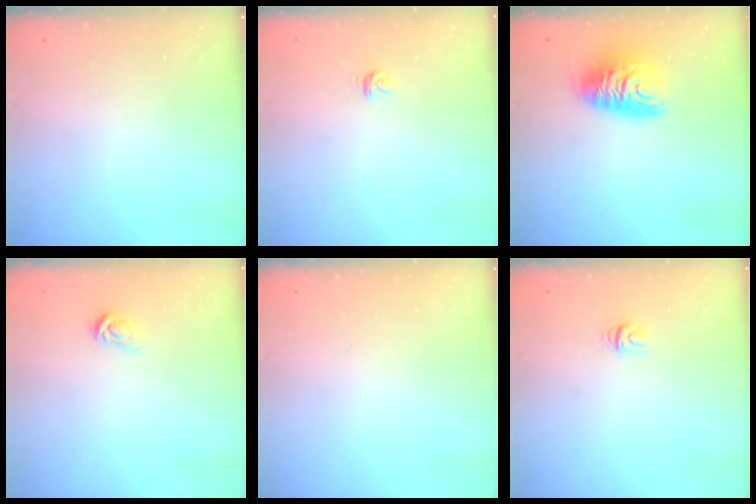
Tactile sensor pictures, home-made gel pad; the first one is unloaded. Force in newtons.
{"total": 3.1, "press": 3.1, "slide": 0.2}
{"total": 9.5, "press": 9.5, "slide": 1.0}
{"total": 2.6, "press": 2.6, "slide": 0.3}
{"total": 0.0}
{"total": 4.3, "press": 4.3, "slide": 0.4}